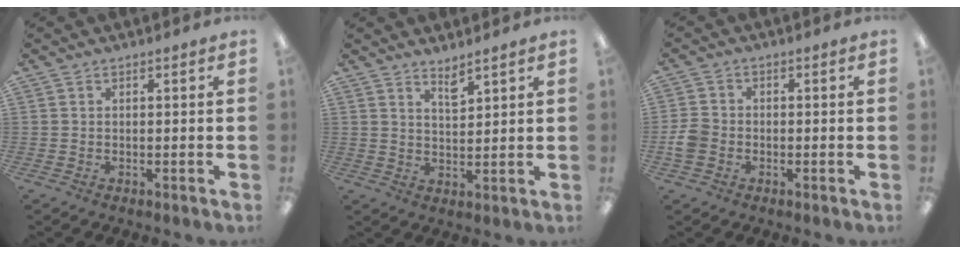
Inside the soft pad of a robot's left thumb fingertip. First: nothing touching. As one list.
[{"total": 3.8, "force": [3.5, 0.6, 1.5], "torque": [-0.020, -0.021, 0.059]}, {"total": 4.5, "force": [-1.4, 3.7, 2.1], "torque": [-0.039, 0.011, -0.024]}]